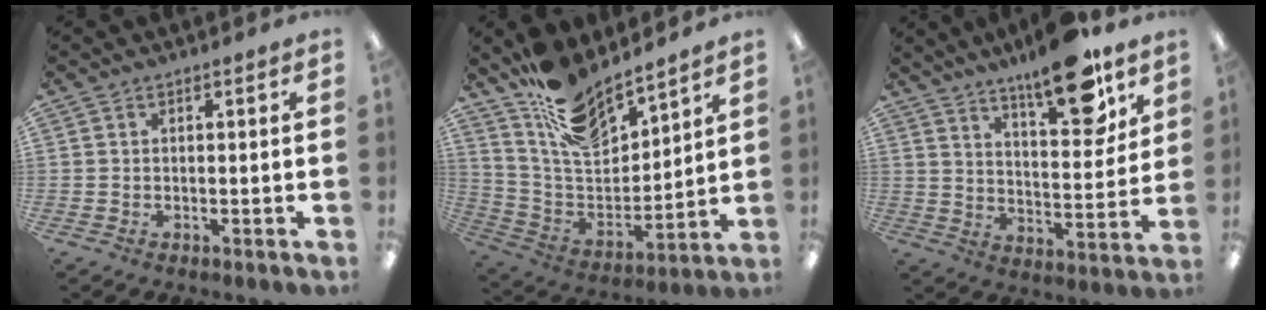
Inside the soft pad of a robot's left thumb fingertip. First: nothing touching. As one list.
[{"total": 14.2, "force": [12.2, 4.7, 5.4], "torque": [-0.122, -0.088, 0.223]}, {"total": 16.3, "force": [12.1, 4.9, 9.7], "torque": [-0.138, -0.076, 0.199]}]